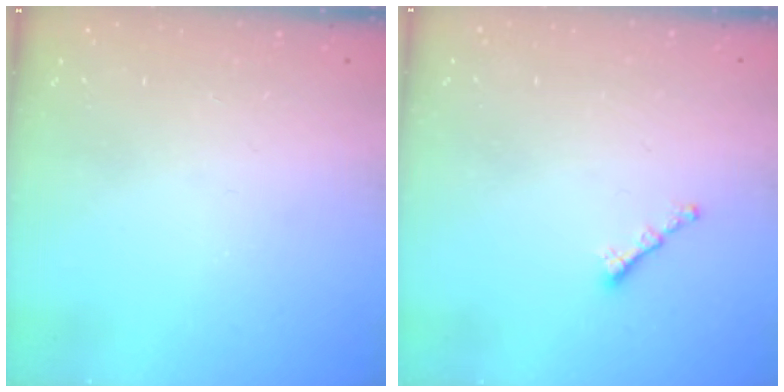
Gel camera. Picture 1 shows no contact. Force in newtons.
{"total": 0.8, "press": 0.7, "slide": 0.4}